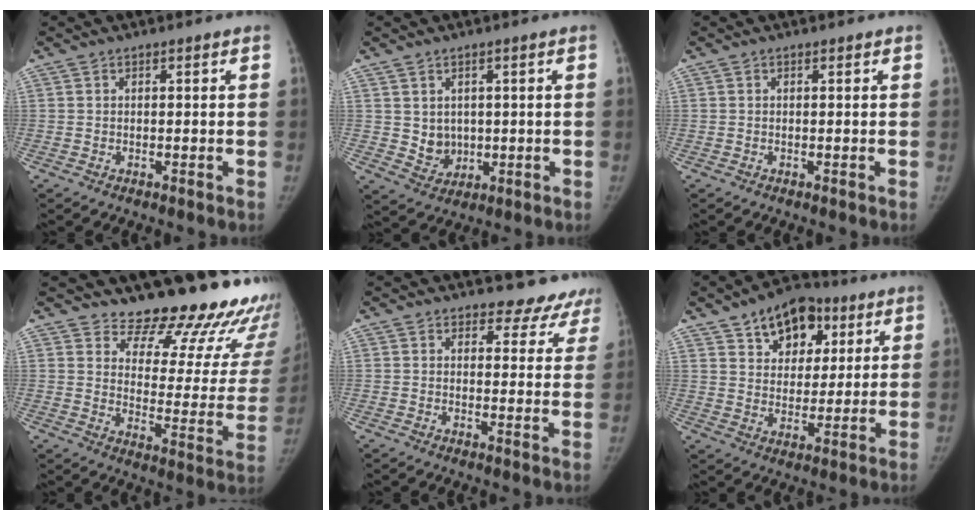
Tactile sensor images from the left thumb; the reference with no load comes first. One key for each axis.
{"total": 4.7, "fx": 0.8, "fy": 4.1, "fz": 2.2, "tx": -0.019, "ty": -0.013, "tz": 0.031}
{"total": 0.0}
{"total": 22.3, "fx": 19.2, "fy": 8.0, "fz": 8.1, "tx": -0.056, "ty": -0.169, "tz": 0.235}
{"total": 8.7, "fx": 7.9, "fy": 3.7, "fz": 0.3, "tx": 0.049, "ty": -0.049, "tz": 0.068}
{"total": 14.1, "fx": 7.3, "fy": 9.4, "fz": 7.5, "tx": -0.069, "ty": -0.017, "tz": 0.116}